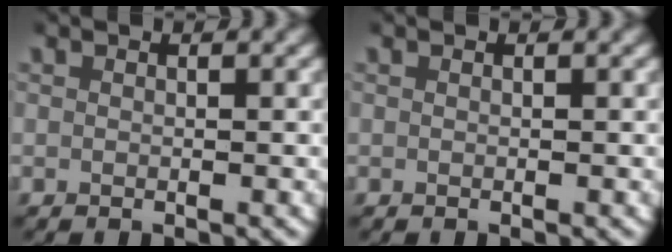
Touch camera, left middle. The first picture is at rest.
{"total": 0.0}